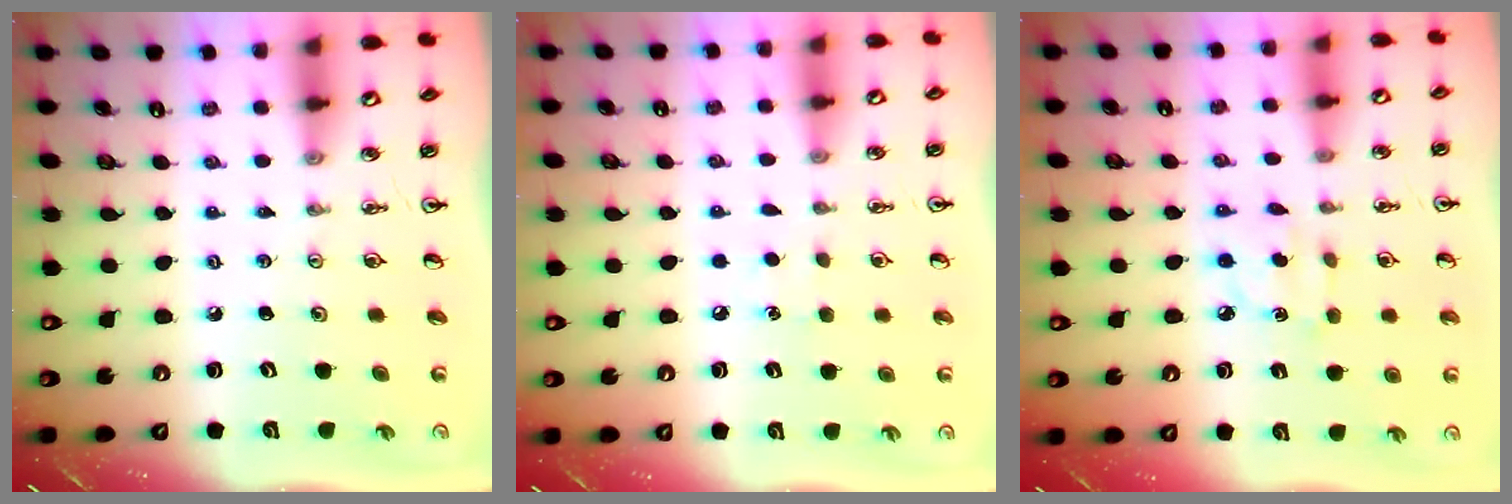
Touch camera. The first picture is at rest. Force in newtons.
{"total": 5.4, "press": 5.3, "slide": 0.6}
{"total": 3.2, "press": 3.2, "slide": 0.2}